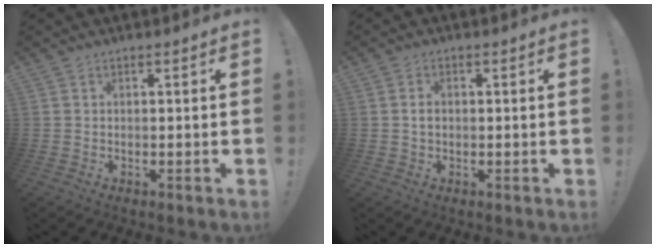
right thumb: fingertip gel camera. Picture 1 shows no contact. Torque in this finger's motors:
{"motor_torque": [-0.17, 0.23, 0.15, 0.16, 0.04]}